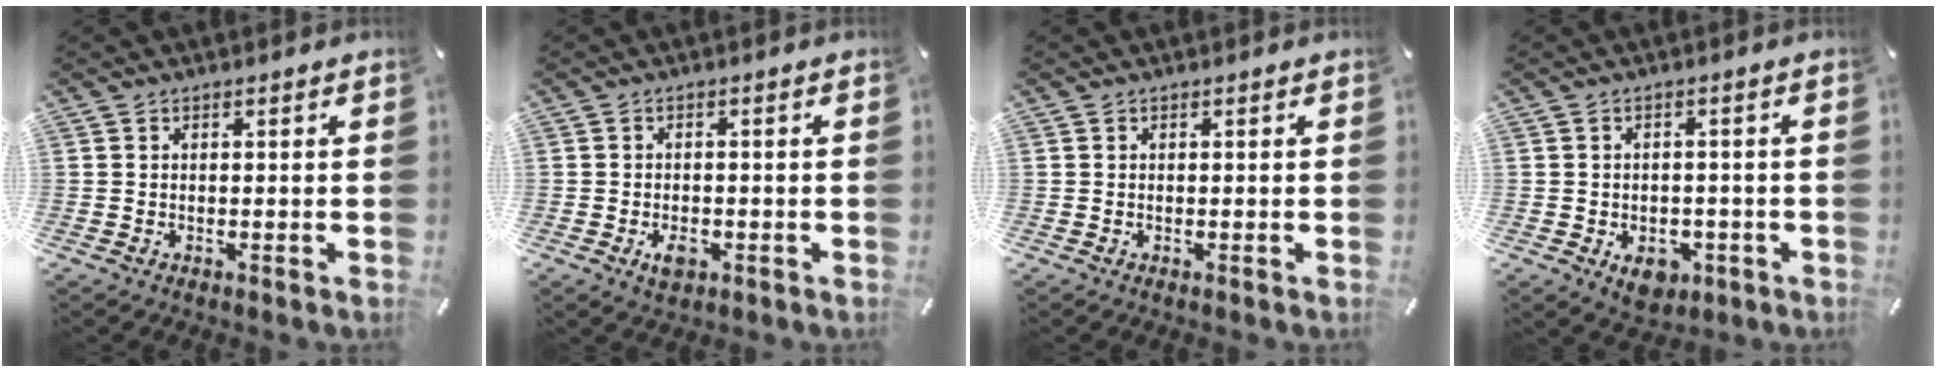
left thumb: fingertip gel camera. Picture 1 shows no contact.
{"total": 3.5, "force": [-1.4, 2.3, 2.3], "torque": [-0.051, 0.002, -0.027]}
{"total": 0.0}
{"total": 6.0, "force": [-2.3, 4.4, 3.3], "torque": [-0.039, 0.007, -0.040]}